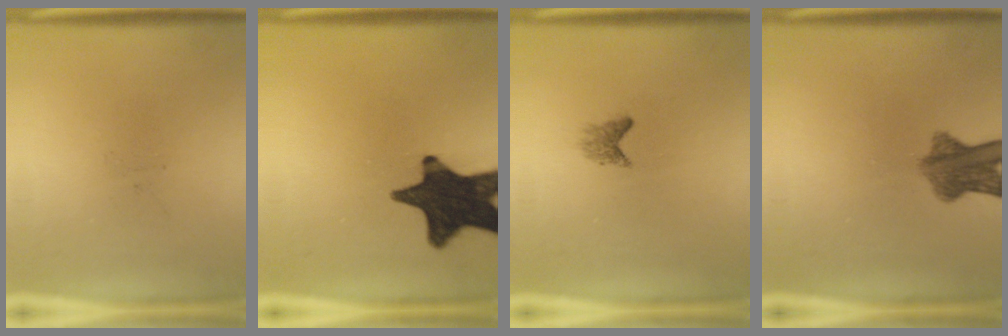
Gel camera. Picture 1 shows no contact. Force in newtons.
{"total": 17.9}
{"total": 1.4}
{"total": 7.3}